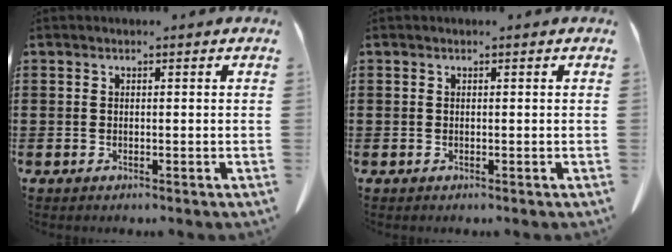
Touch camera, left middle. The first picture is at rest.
{"total": 0.0}